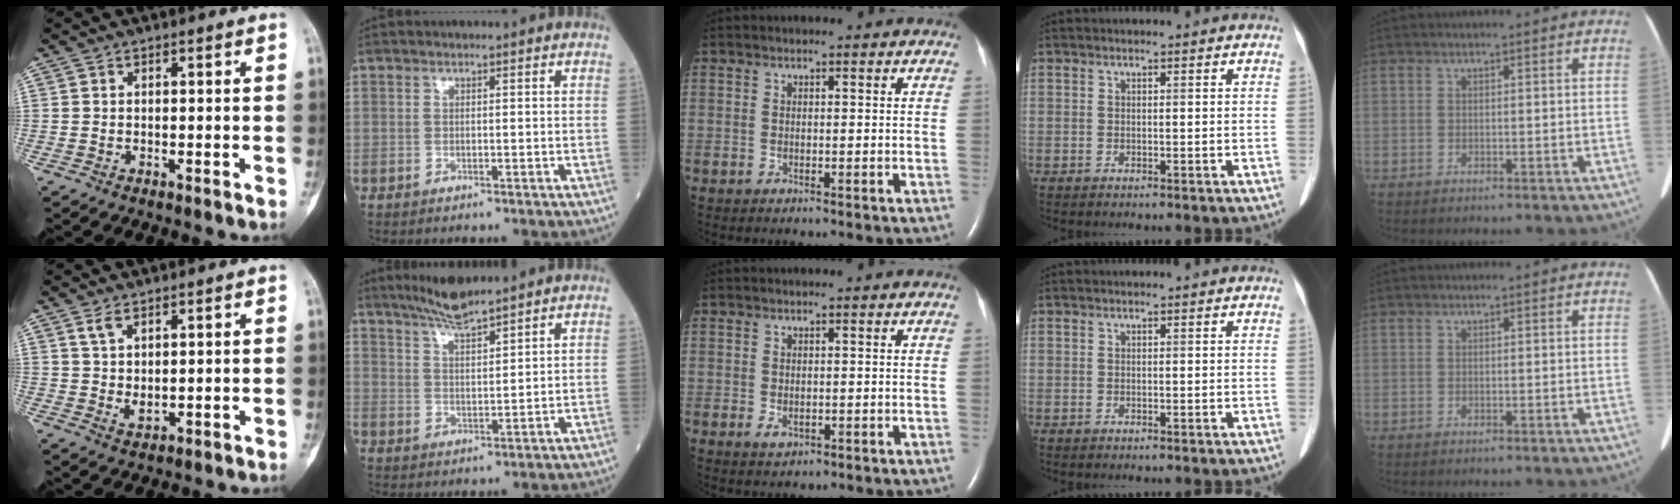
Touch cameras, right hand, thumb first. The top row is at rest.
{"thumb": {"total": 3.6, "force": [1.8, 1.7, 2.7], "torque": [-0.054, -0.014, 0.043]}, "index": {"total": 6.4, "force": [5.6, 0.0, 3.0], "torque": [-0.061, -0.002, 0.109]}, "middle": {"total": 1.6, "force": [-0.4, 0.9, 1.2], "torque": [-0.024, -0.004, -0.001]}}